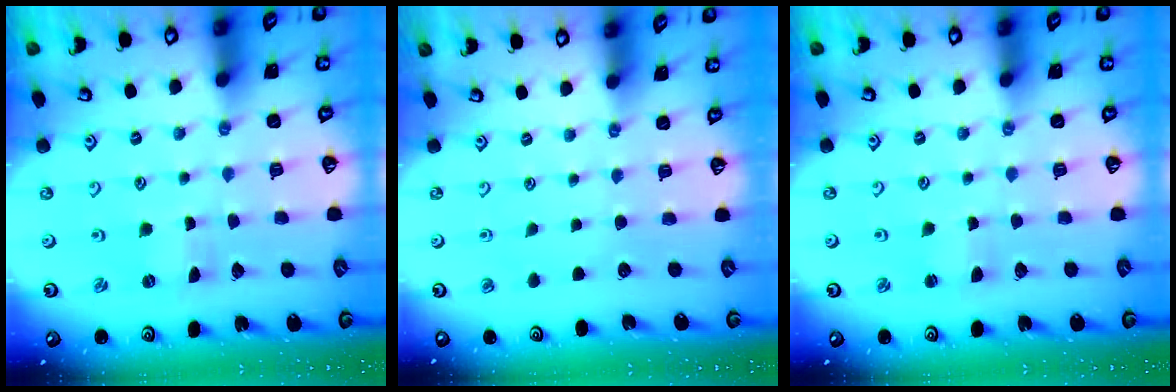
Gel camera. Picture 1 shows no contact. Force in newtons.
{"total": 0.0}
{"total": 2.5, "press": 2.4, "slide": 0.4}